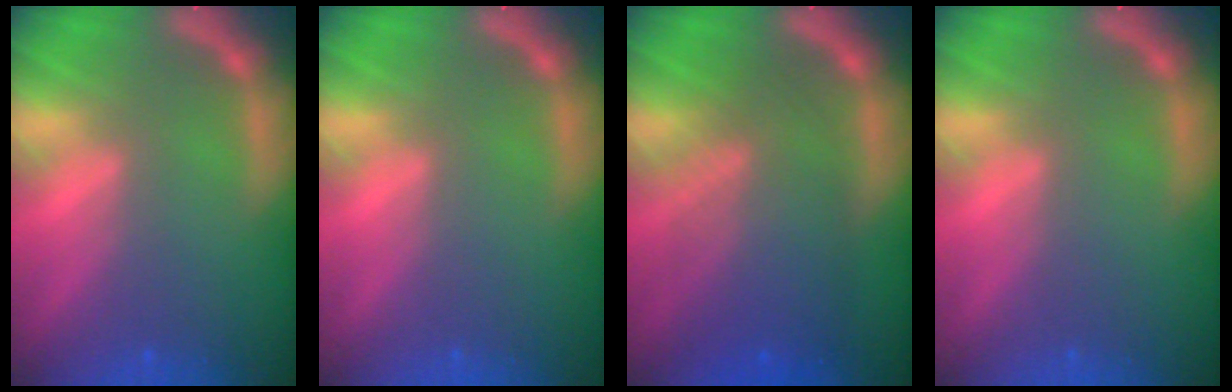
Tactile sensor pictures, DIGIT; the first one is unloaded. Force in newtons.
{"total": 0.0}
{"total": 8.0}
{"total": 0.0}